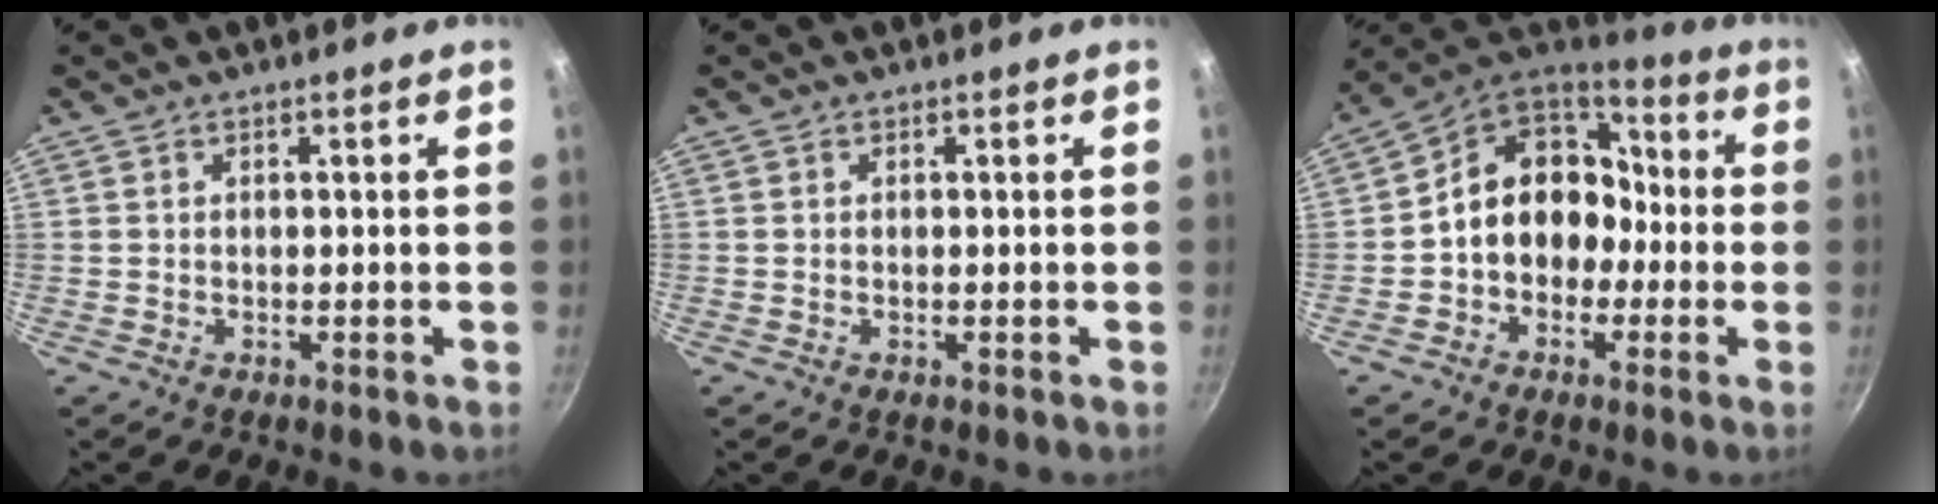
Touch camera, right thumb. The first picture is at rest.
{"total": 0.0}
{"total": 14.3, "force": [-1.6, 11.9, 7.8], "torque": [-0.075, 0.059, -0.038]}